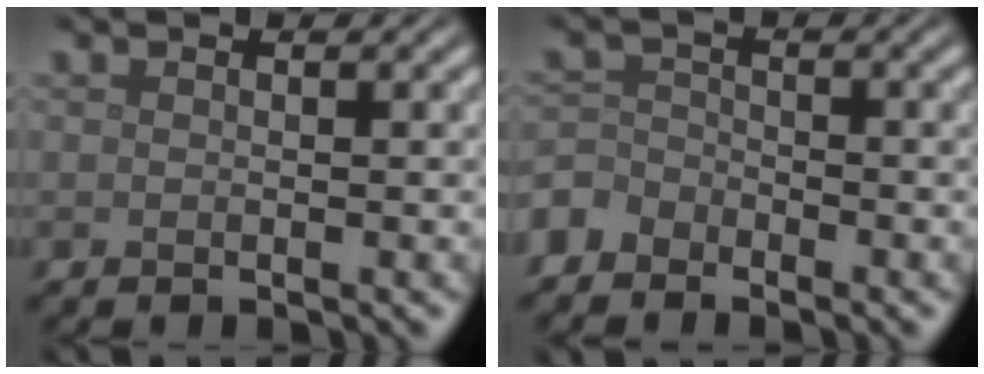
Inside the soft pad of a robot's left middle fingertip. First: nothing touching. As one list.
[{"total": 2.5, "force": [-2.2, 1.3, 0.2], "torque": [-0.006, 0.002, -0.058]}]